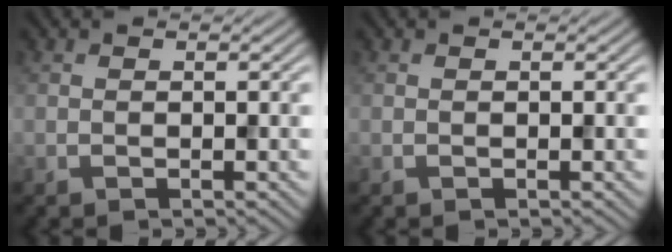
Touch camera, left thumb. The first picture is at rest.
{"total": 0.0}